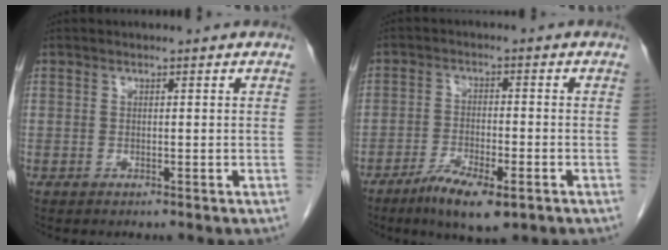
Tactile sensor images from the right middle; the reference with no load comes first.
{"total": 7.6, "force": [-4.6, 1.8, 5.8], "torque": [-0.105, -0.013, -0.074]}